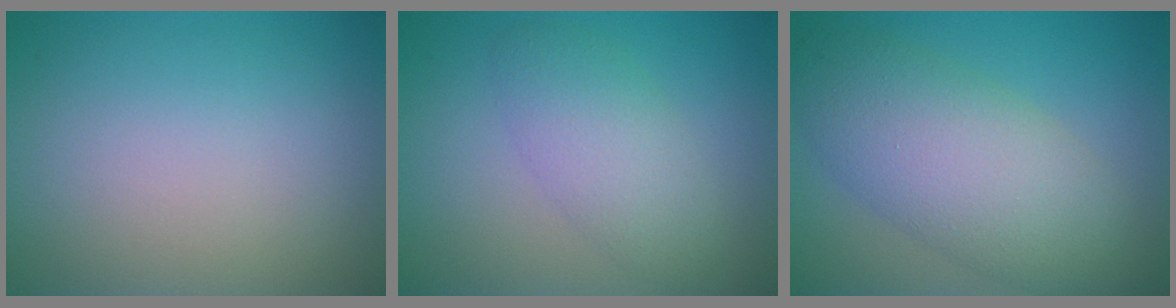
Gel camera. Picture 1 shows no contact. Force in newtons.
{"total": 3.8, "press": 3.8, "slide": 0.3}
{"total": 7.7, "press": 7.7, "slide": 0.1}